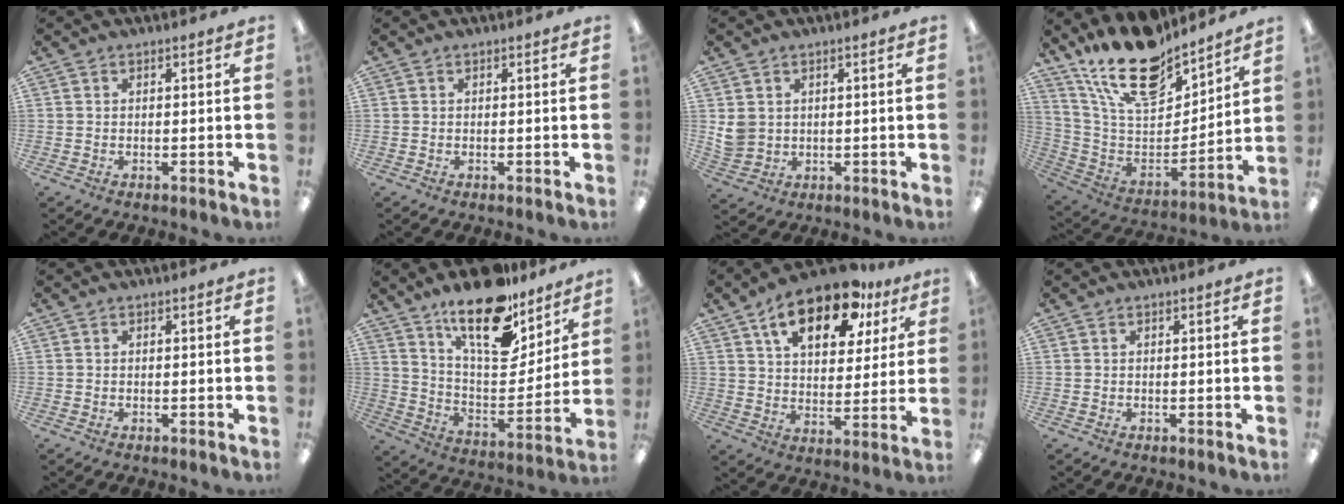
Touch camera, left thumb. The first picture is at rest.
{"total": 0.0}
{"total": 4.1, "force": [1.7, 3.5, 1.3], "torque": [-0.023, -0.002, 0.035]}
{"total": 20.0, "force": [15.7, 8.1, 9.4], "torque": [-0.190, -0.097, 0.281]}
{"total": 0.0}
{"total": 20.1, "force": [15.3, 7.8, 10.5], "torque": [-0.169, -0.107, 0.265]}
{"total": 17.5, "force": [10.7, 8.7, 10.8], "torque": [-0.165, -0.045, 0.180]}
{"total": 0.0}